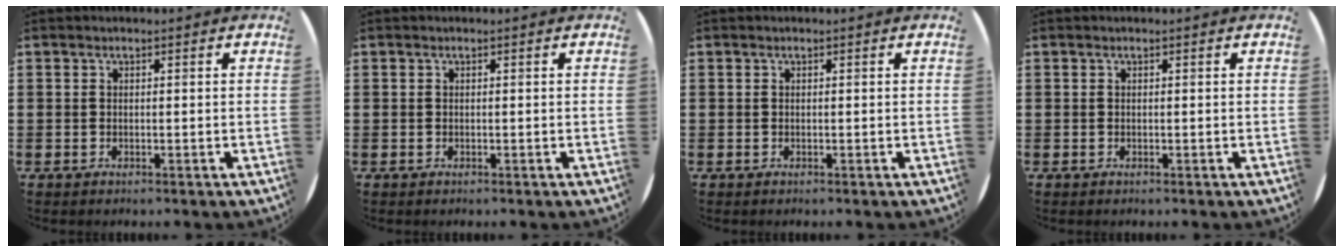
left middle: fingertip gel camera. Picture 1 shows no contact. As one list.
[{"total": 0.0}, {"total": 0.0}, {"total": 0.0}]